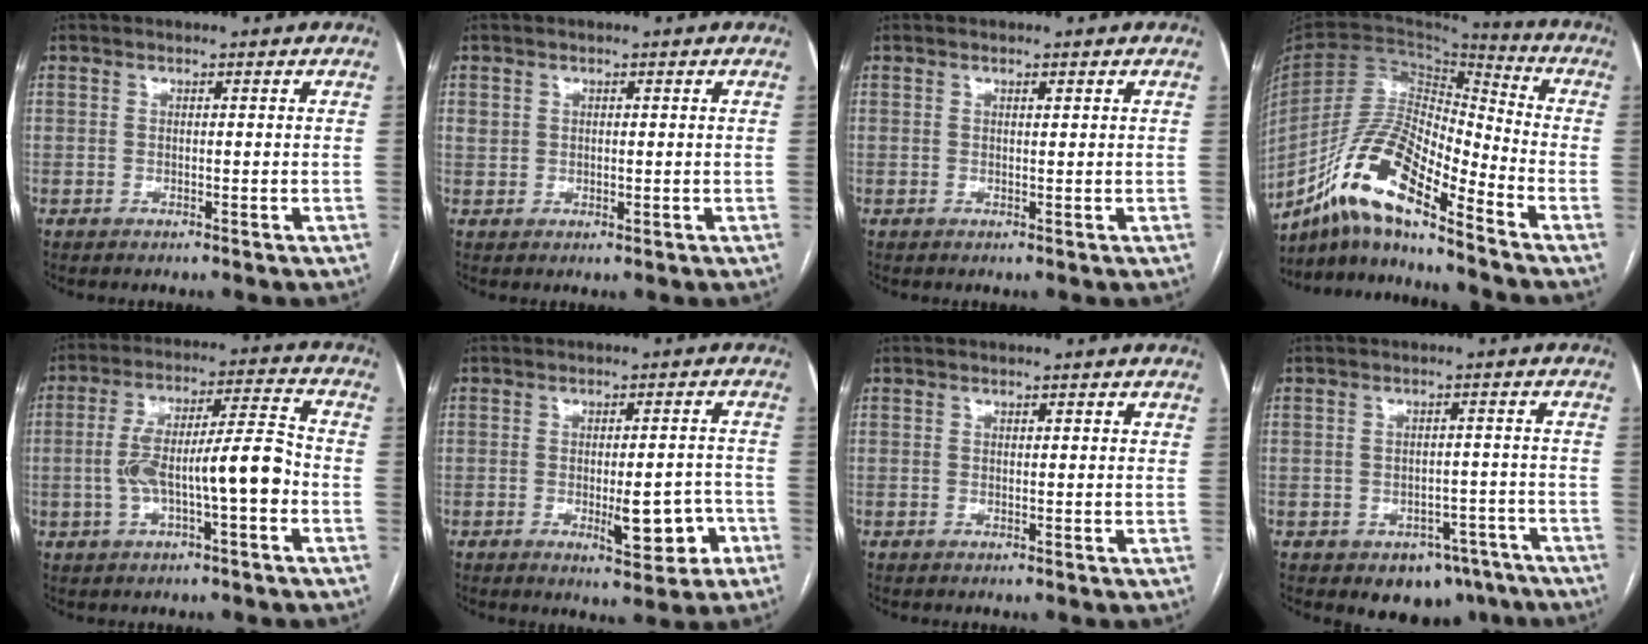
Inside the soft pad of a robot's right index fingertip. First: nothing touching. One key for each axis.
{"total": 1.9, "fx": 0.8, "fy": 1.6, "fz": 0.6, "tx": -0.008, "ty": 0.005, "tz": 0.015}
{"total": 0.5, "fx": 0.3, "fy": 0.0, "fz": 0.4, "tx": -0.008, "ty": -0.001, "tz": 0.006}
{"total": 14.8, "fx": -10.3, "fy": 2.8, "fz": 10.2, "tx": -0.198, "ty": 0.011, "tz": -0.188}
{"total": 11.7, "fx": -2.5, "fy": 2.1, "fz": 11.3, "tx": -0.203, "ty": 0.029, "tz": -0.038}
{"total": 7.3, "fx": -2.6, "fy": 2.3, "fz": 6.4, "tx": -0.074, "ty": 0.004, "tz": -0.027}
{"total": 0.9, "fx": 0.5, "fy": 0.3, "fz": 0.7, "tx": -0.009, "ty": 0.003, "tz": 0.004}
{"total": 7.5, "fx": -5.1, "fy": 5.0, "fz": 2.4, "tx": -0.005, "ty": 0.023, "tz": -0.061}